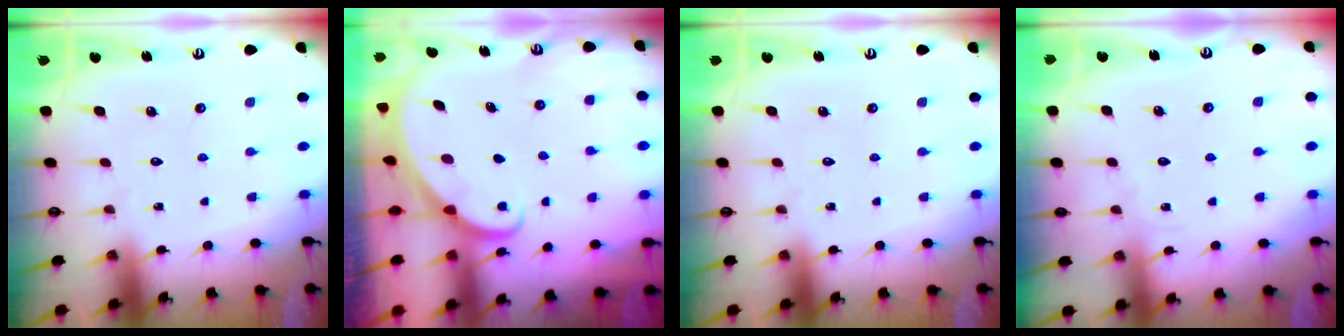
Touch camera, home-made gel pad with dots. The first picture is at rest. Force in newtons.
{"total": 1.7, "press": 1.7, "slide": 0.1}
{"total": 0.0}
{"total": 2.6, "press": 2.6, "slide": 0.2}